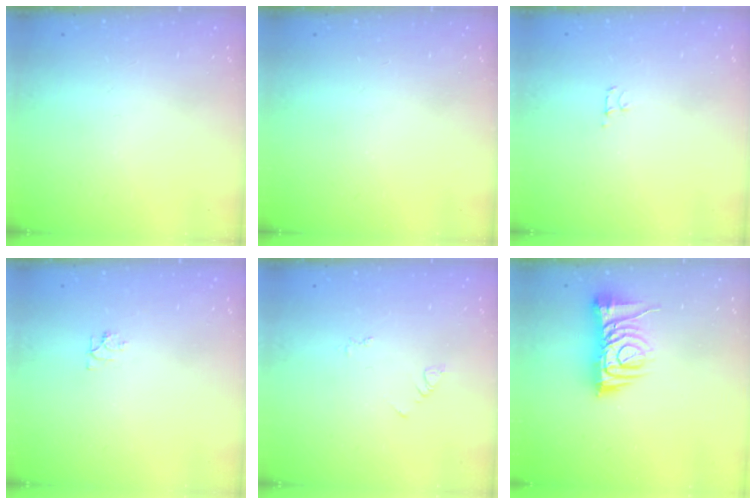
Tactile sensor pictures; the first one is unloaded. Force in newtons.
{"total": 0.0}
{"total": 2.7, "press": 2.7, "slide": 0.3}
{"total": 4.6, "press": 4.6, "slide": 0.7}
{"total": 2.9, "press": 2.9, "slide": 0.4}
{"total": 9.0, "press": 8.9, "slide": 1.4}